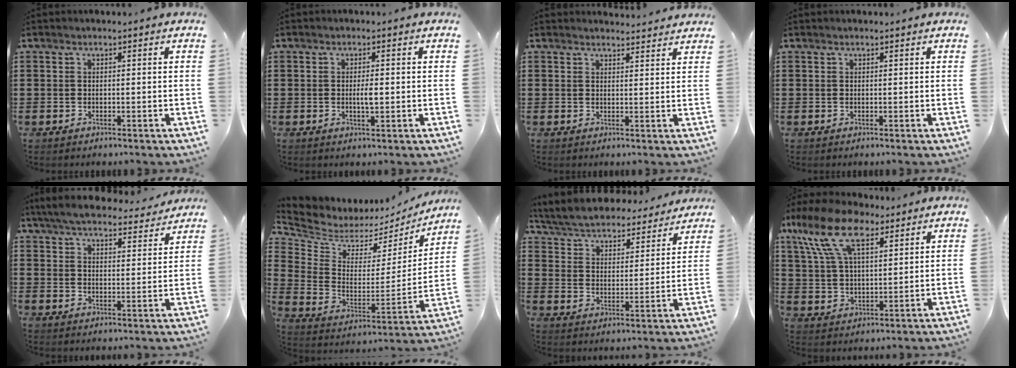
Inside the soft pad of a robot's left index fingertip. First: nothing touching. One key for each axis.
{"total": 2.3, "fx": -0.1, "fy": 0.6, "fz": 2.3, "tx": -0.043, "ty": -0.001, "tz": -0.002}
{"total": 2.1, "fx": 2.0, "fy": 0.3, "fz": -0.1, "tx": 0.003, "ty": -0.007, "tz": 0.038}
{"total": 0.0}
{"total": 5.8, "fx": 5.6, "fy": 0.5, "fz": 1.7, "tx": -0.057, "ty": -0.028, "tz": 0.097}
{"total": 4.6, "fx": 4.3, "fy": 1.6, "fz": 0.2, "tx": -0.040, "ty": -0.050, "tz": 0.072}
{"total": 5.0, "fx": 4.9, "fy": 0.2, "fz": 0.8, "tx": -0.041, "ty": -0.037, "tz": 0.079}
{"total": 12.0, "fx": 7.6, "fy": 5.3, "fz": 7.6, "tx": -0.174, "ty": -0.002, "tz": 0.142}